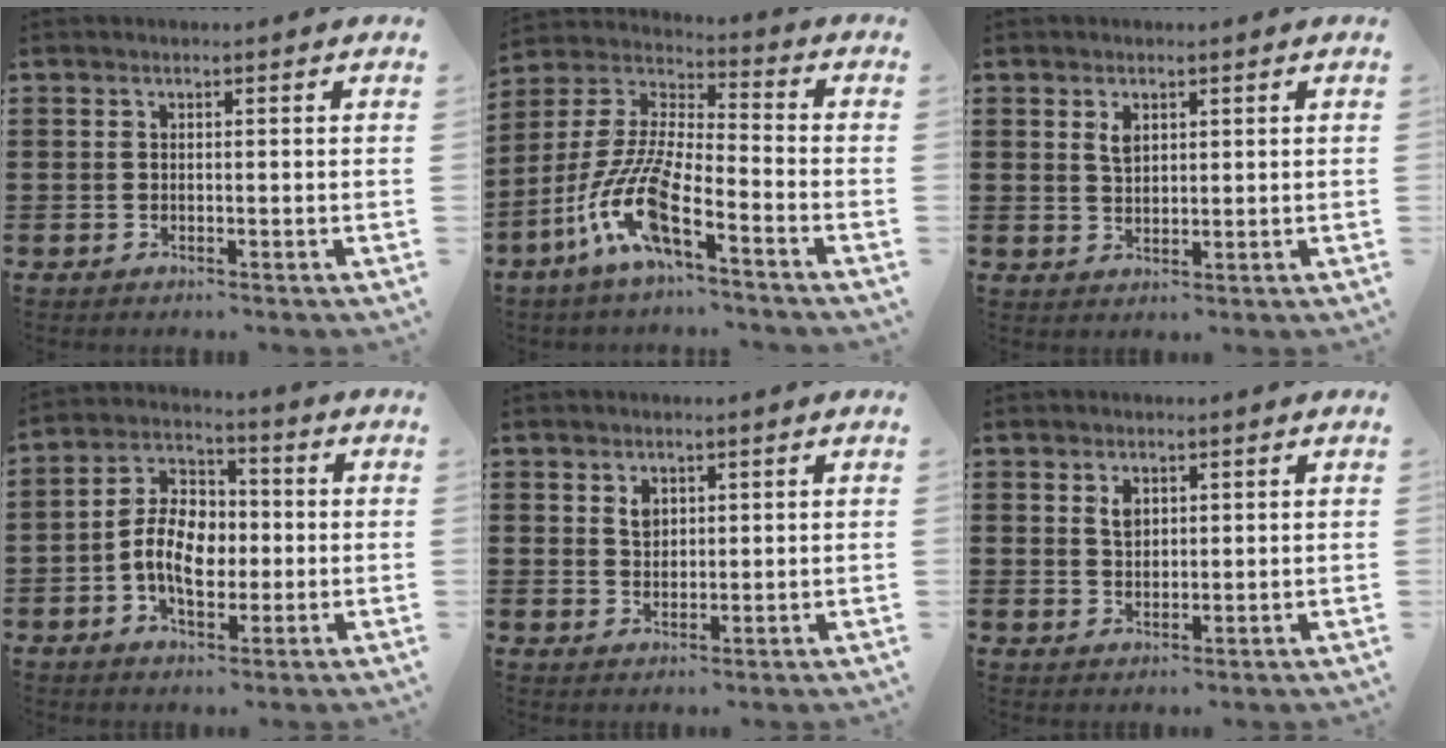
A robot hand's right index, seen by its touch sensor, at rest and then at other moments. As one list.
[{"total": 11.7, "force": [-7.3, 2.3, 8.8], "torque": [-0.213, -0.012, -0.151]}, {"total": 2.3, "force": [1.2, 1.4, 1.5], "torque": [-0.033, 0.003, 0.022]}, {"total": 8.5, "force": [-1.3, 5.7, 6.2], "torque": [-0.137, 0.008, -0.032]}, {"total": 2.4, "force": [1.2, 1.6, 1.2], "torque": [-0.020, 0.001, 0.021]}, {"total": 2.4, "force": [1.1, 1.5, 1.5], "torque": [-0.027, 0.001, 0.019]}]